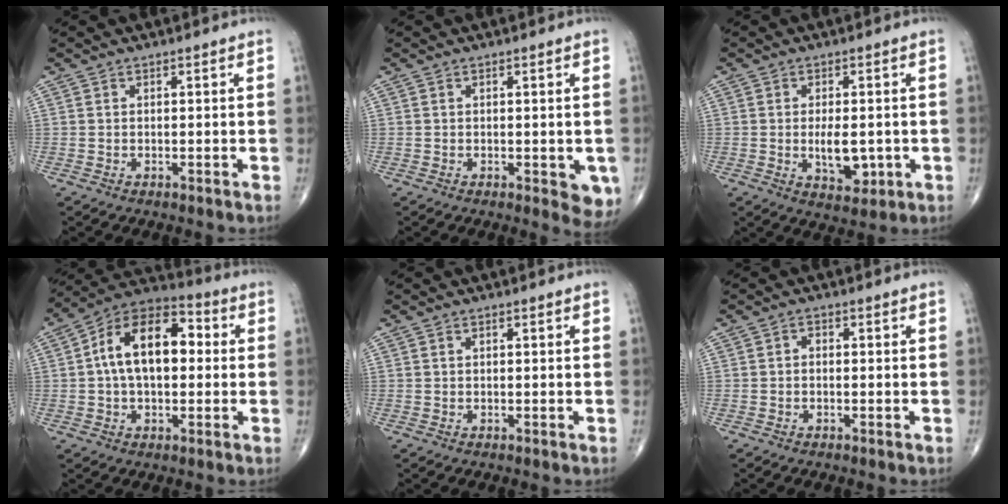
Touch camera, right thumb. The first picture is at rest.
{"total": 5.1, "force": [-1.1, 2.2, 4.4], "torque": [-0.029, -0.007, -0.011]}
{"total": 6.6, "force": [-0.9, 3.4, 5.6], "torque": [-0.079, -0.006, -0.007]}
{"total": 15.7, "force": [1.7, 9.2, 12.7], "torque": [-0.196, 0.035, 0.017]}
{"total": 0.0}
{"total": 1.2, "force": [-0.1, 0.8, 0.8], "torque": [-0.007, 0.005, -0.005]}